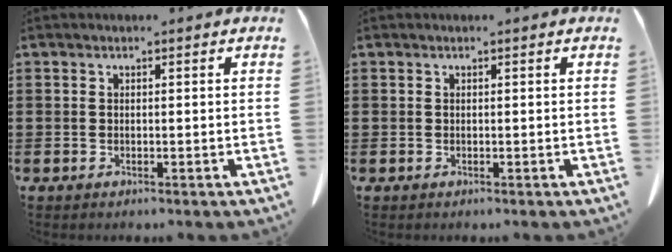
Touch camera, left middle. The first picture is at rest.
{"total": 0.0}